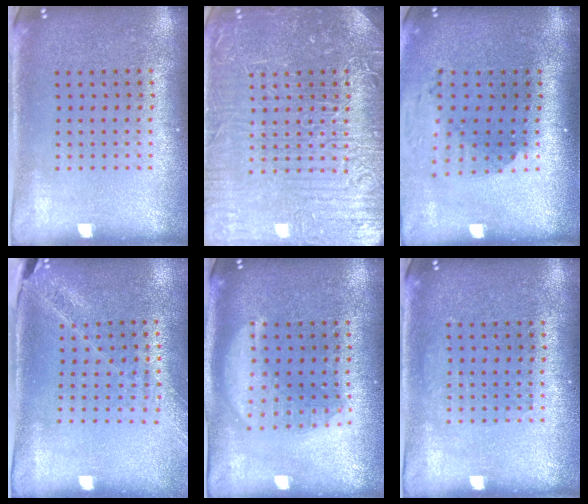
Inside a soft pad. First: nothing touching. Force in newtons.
{"total": 7.8, "press": 7.7, "slide": 1.0}
{"total": 1.9, "press": 1.5, "slide": 1.2}
{"total": 1.5, "press": 1.4, "slide": 0.4}
{"total": 2.9, "press": 2.9, "slide": 0.3}
{"total": 0.6, "press": 0.6, "slide": 0.1}